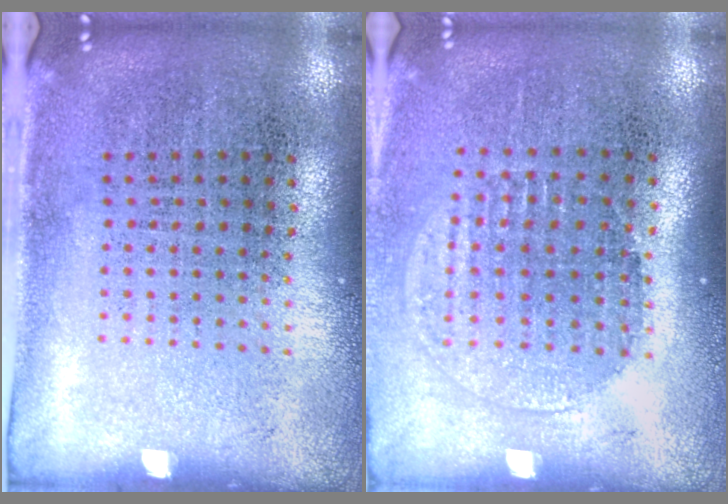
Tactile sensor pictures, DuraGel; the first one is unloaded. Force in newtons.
{"total": 1.3, "press": 1.2, "slide": 0.6}